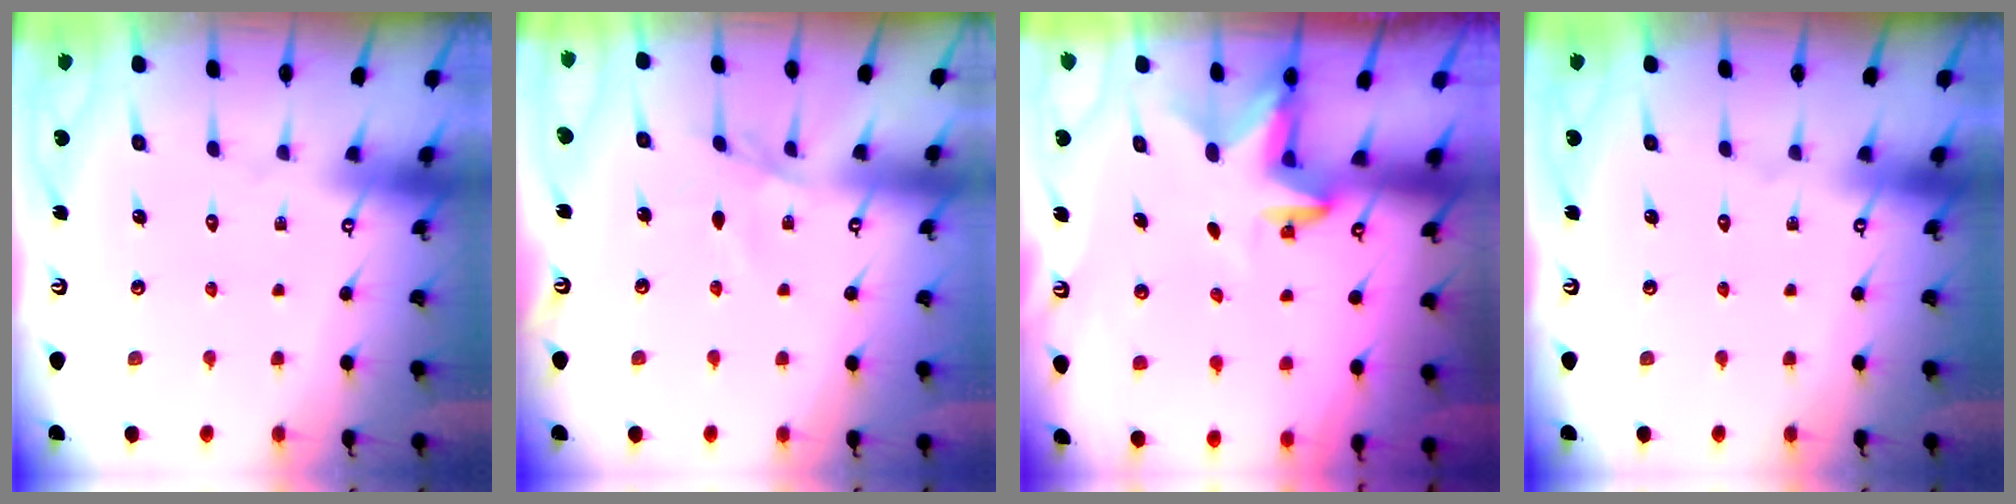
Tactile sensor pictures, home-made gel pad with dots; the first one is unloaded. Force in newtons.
{"total": 2.5, "press": 2.5, "slide": 0.6}
{"total": 2.9, "press": 2.9, "slide": 0.1}
{"total": 0.0}